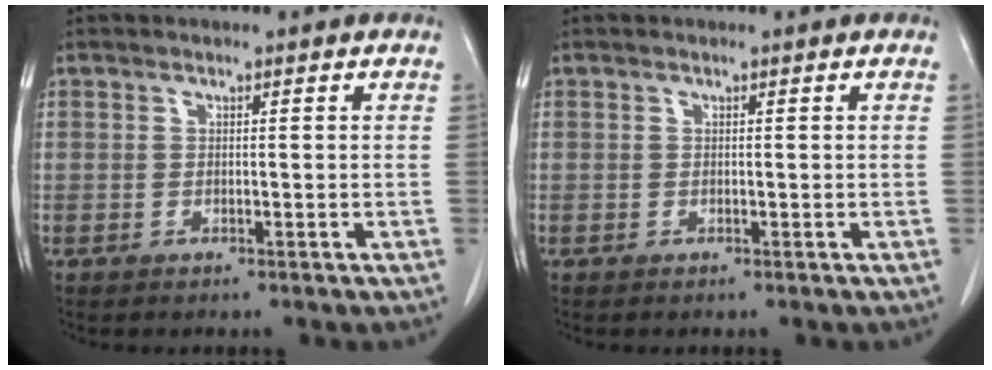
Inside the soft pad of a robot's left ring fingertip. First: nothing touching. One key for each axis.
{"total": 0.0}